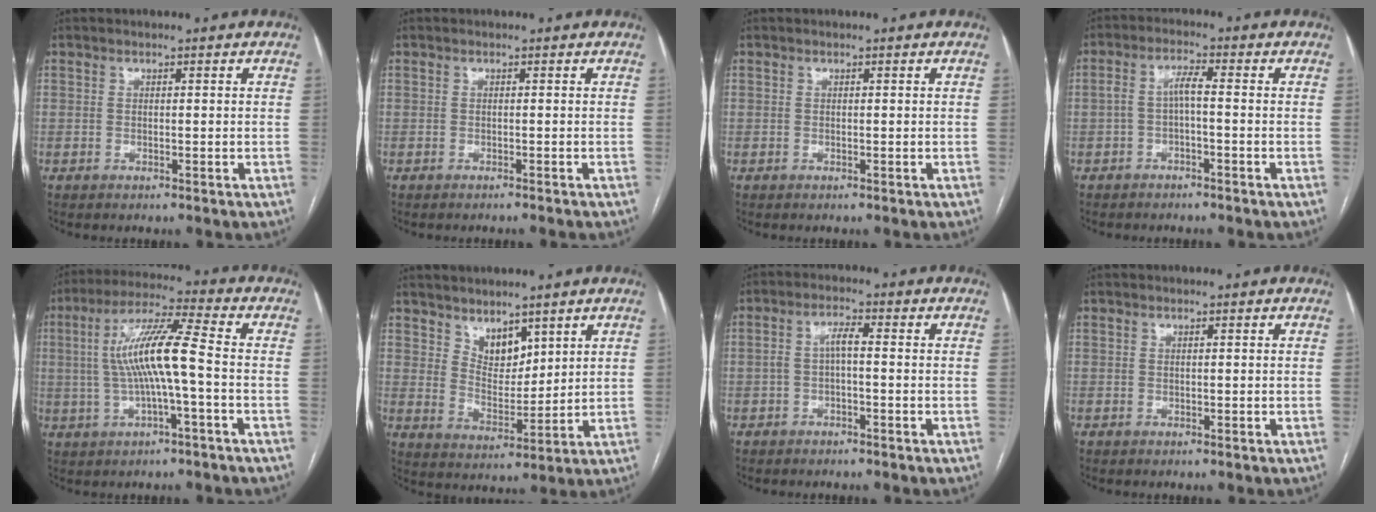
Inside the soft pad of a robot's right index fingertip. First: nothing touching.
{"total": 1.3, "force": [-1.2, 0.0, 0.3], "torque": [-0.004, -0.002, -0.015]}
{"total": 0.0}
{"total": 3.2, "force": [-0.6, 0.9, 3.0], "torque": [-0.059, 0.017, -0.008]}
{"total": 10.9, "force": [-0.5, 0.6, 10.8], "torque": [-0.209, 0.020, -0.012]}
{"total": 5.7, "force": [4.0, 2.9, 2.8], "torque": [-0.047, -0.003, 0.084]}
{"total": 3.1, "force": [-0.6, 0.9, 2.9], "torque": [-0.057, 0.016, -0.008]}
{"total": 0.0}